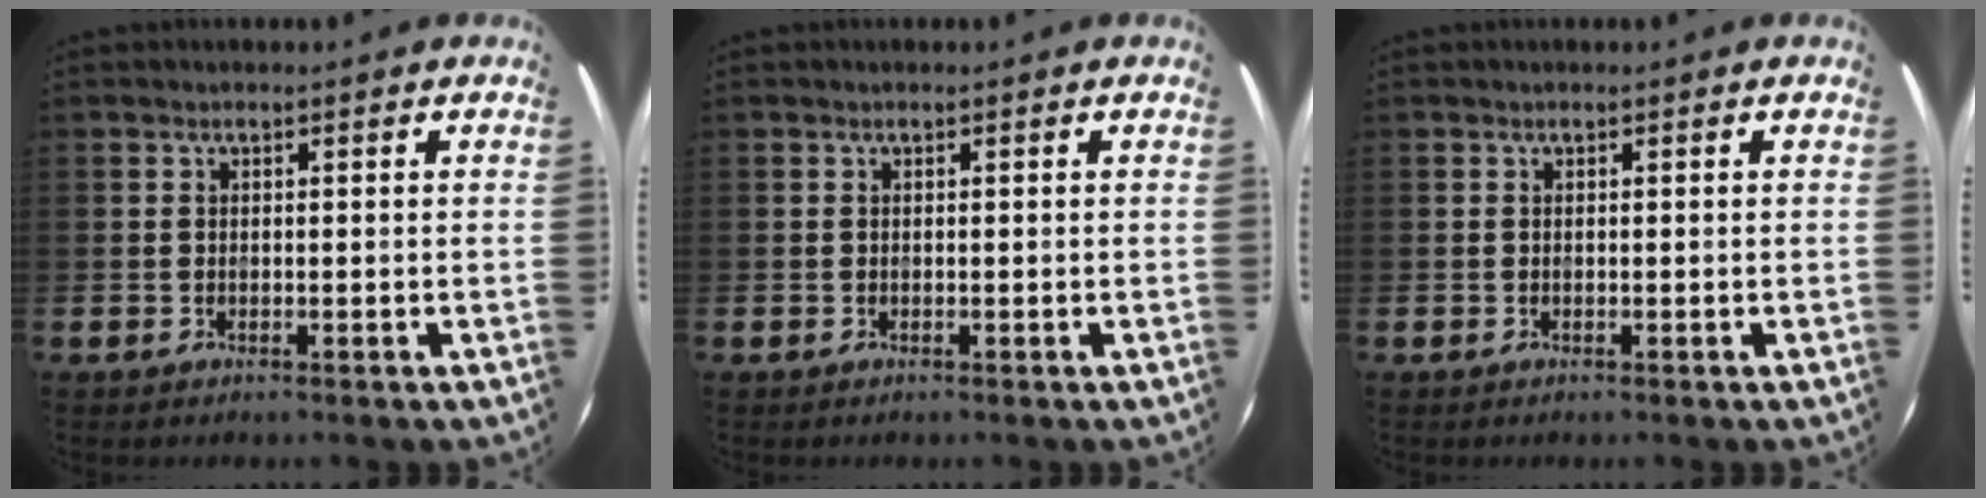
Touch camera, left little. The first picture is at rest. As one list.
[{"total": 0.0}, {"total": 0.0}]